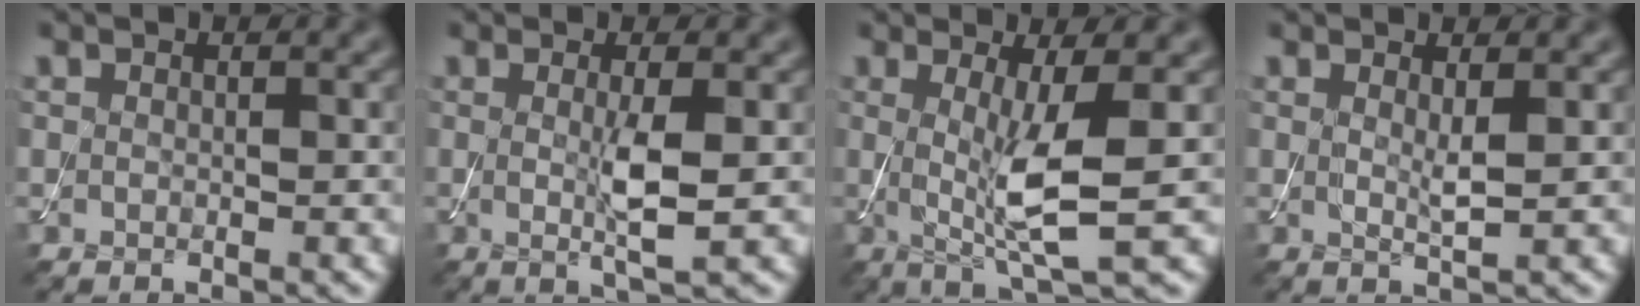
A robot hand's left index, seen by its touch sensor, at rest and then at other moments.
{"total": 2.9, "force": [0.0, 0.3, 2.9], "torque": [-0.060, -0.007, 0.000]}
{"total": 5.6, "force": [0.1, 0.9, 5.5], "torque": [-0.102, -0.011, 0.003]}
{"total": 1.4, "force": [0.5, 0.1, 1.3], "torque": [-0.028, -0.007, 0.008]}